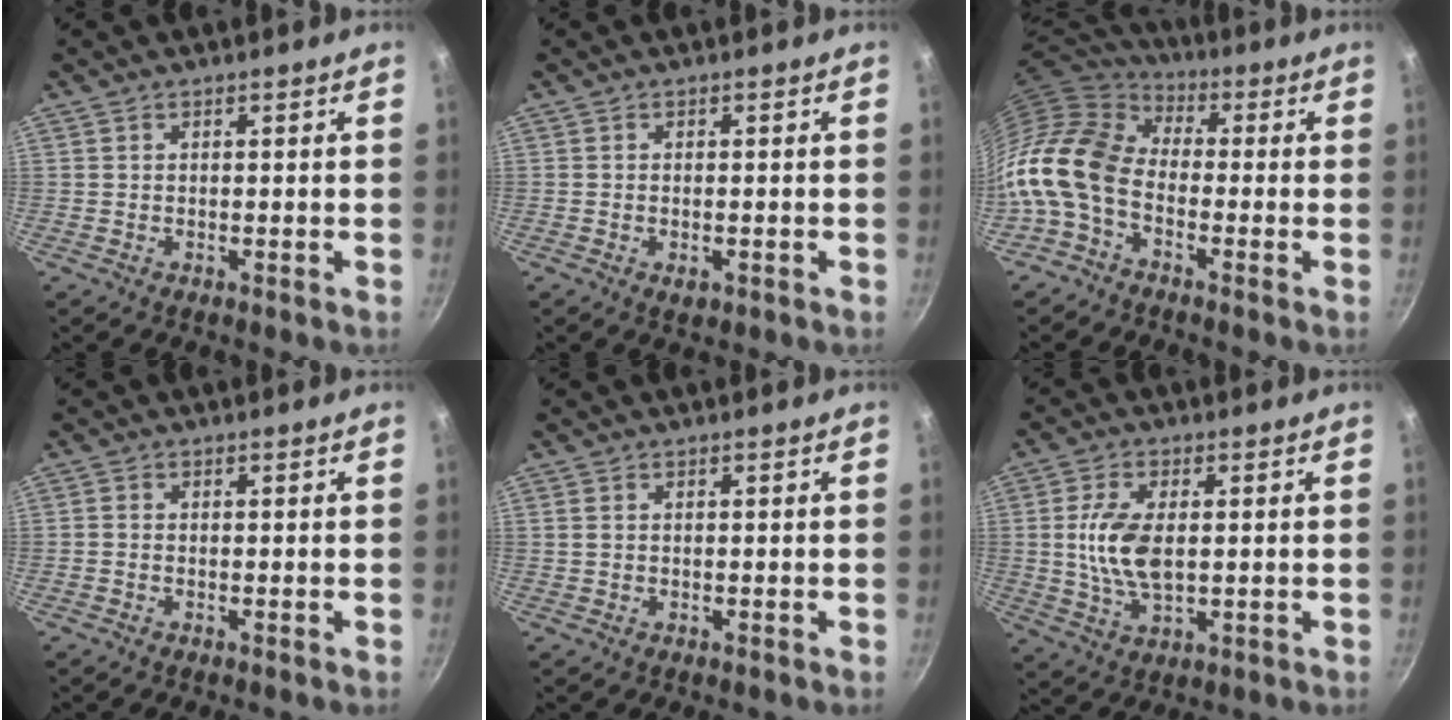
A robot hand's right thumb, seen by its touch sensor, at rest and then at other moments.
{"total": 2.3, "force": [-0.5, 1.3, 1.8], "torque": [-0.027, -0.006, -0.006]}
{"total": 15.8, "force": [-3.8, 10.4, 11.2], "torque": [-0.205, 0.045, -0.104]}
{"total": 0.6, "force": [-0.3, 0.4, 0.3], "torque": [-0.004, 0.002, -0.009]}
{"total": 0.9, "force": [0.2, 0.6, 0.5], "torque": [-0.010, 0.002, 0.004]}
{"total": 9.7, "force": [0.7, 5.1, 8.2], "torque": [-0.162, -0.002, 0.015]}